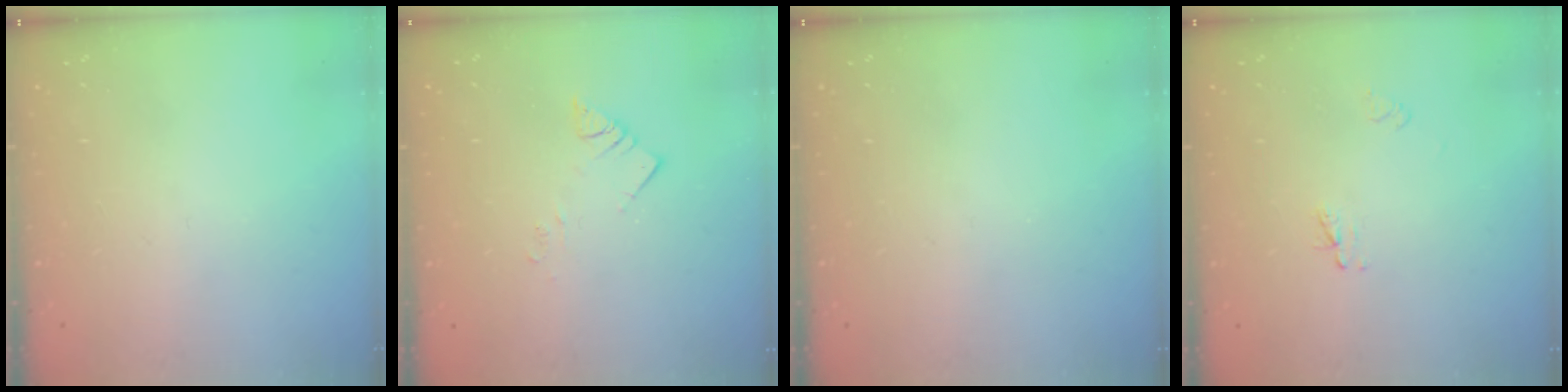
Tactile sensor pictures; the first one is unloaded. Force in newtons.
{"total": 3.4, "press": 3.4, "slide": 0.1}
{"total": 0.0}
{"total": 2.3, "press": 2.2, "slide": 0.2}